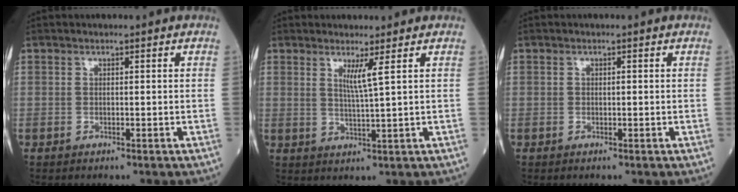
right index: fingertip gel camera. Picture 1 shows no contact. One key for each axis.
{"total": 3.0, "fx": 1.5, "fy": -0.9, "fz": 2.5, "tx": -0.049, "ty": -0.012, "tz": 0.030}
{"total": 0.5, "fx": 0.0, "fy": 0.3, "fz": 0.4, "tx": -0.009, "ty": 0.000, "tz": 0.000}